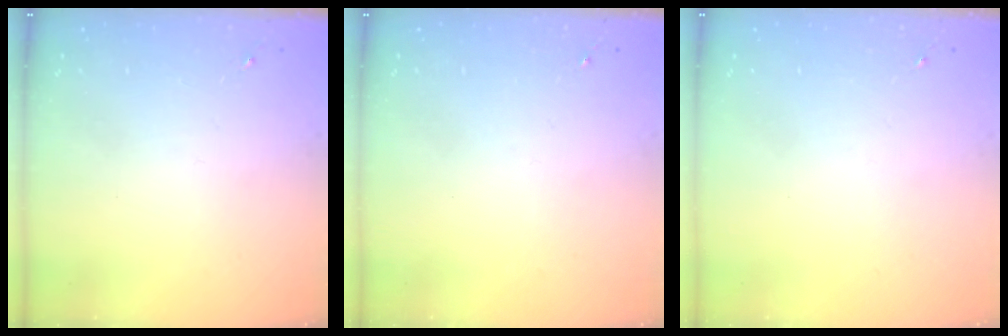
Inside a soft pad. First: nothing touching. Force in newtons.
{"total": 0.0}
{"total": 0.0}